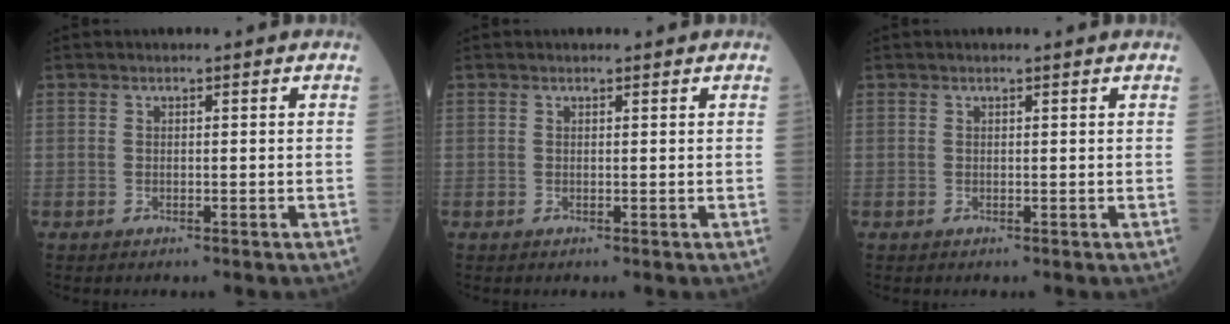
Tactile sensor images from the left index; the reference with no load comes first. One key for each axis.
{"total": 0.6, "fx": 0.5, "fy": 0.2, "fz": 0.2, "tx": -0.009, "ty": -0.001, "tz": 0.005}
{"total": 0.6, "fx": 0.5, "fy": 0.0, "fz": 0.2, "tx": -0.010, "ty": 0.000, "tz": 0.006}